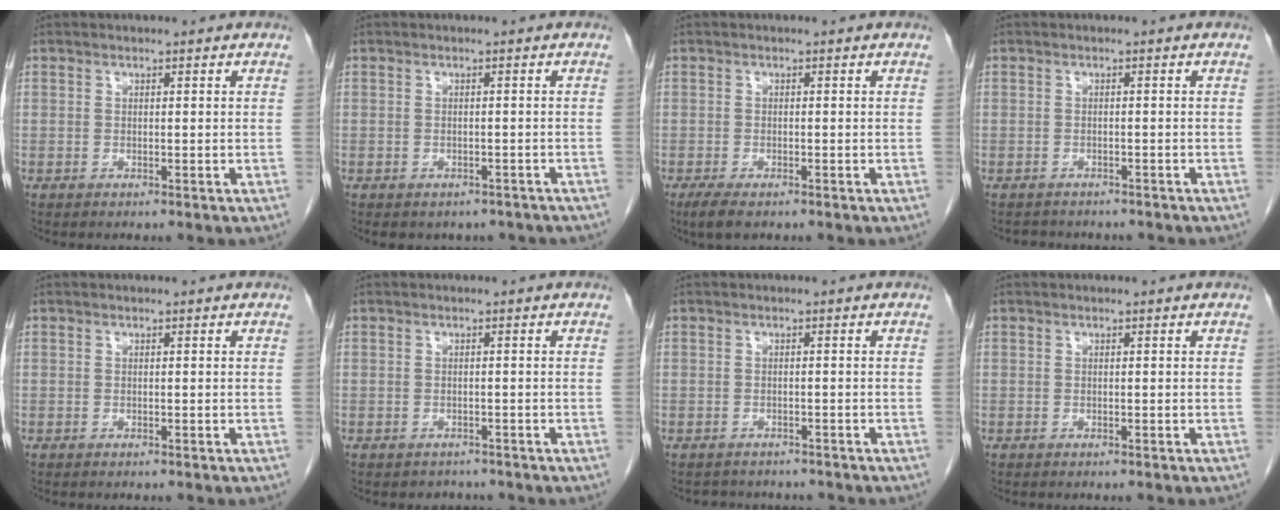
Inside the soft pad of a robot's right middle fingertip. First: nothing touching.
{"total": 5.9, "force": [-4.8, 3.1, 1.3], "torque": [-0.011, 0.008, -0.050]}
{"total": 3.3, "force": [-2.2, 1.0, 2.2], "torque": [-0.045, -0.008, -0.034]}
{"total": 4.6, "force": [-4.1, 1.8, 0.9], "torque": [-0.013, 0.001, -0.051]}
{"total": 0.0}
{"total": 2.1, "force": [-1.7, 1.0, -0.3], "torque": [-0.002, 0.000, -0.029]}
{"total": 3.8, "force": [-3.4, 1.7, 0.5], "torque": [-0.007, 0.003, -0.041]}
{"total": 0.0}